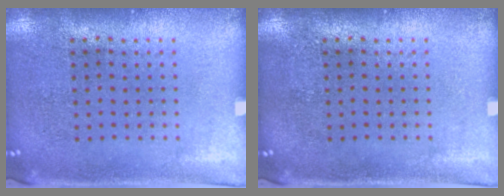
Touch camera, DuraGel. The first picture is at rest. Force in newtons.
{"total": 0.0}